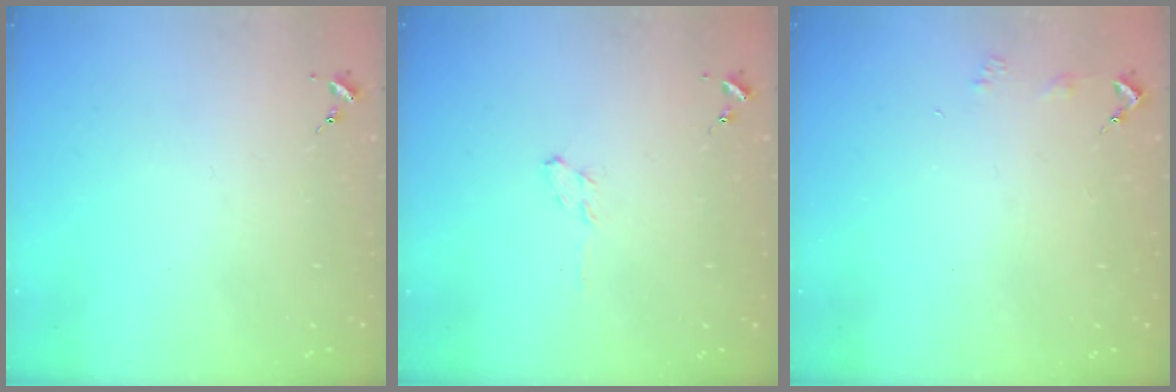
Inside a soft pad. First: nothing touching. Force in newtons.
{"total": 3.8, "press": 3.7, "slide": 0.5}
{"total": 3.2, "press": 3.2, "slide": 0.3}